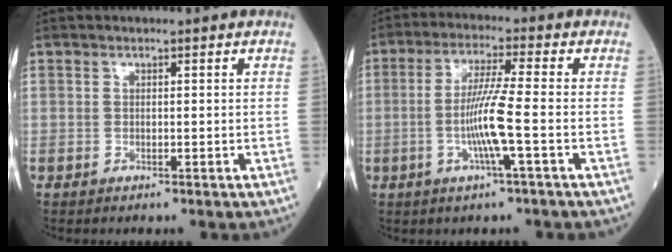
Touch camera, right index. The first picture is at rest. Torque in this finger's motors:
{"motor_torque": [0.27, -0.12, 0.20, 0.06]}